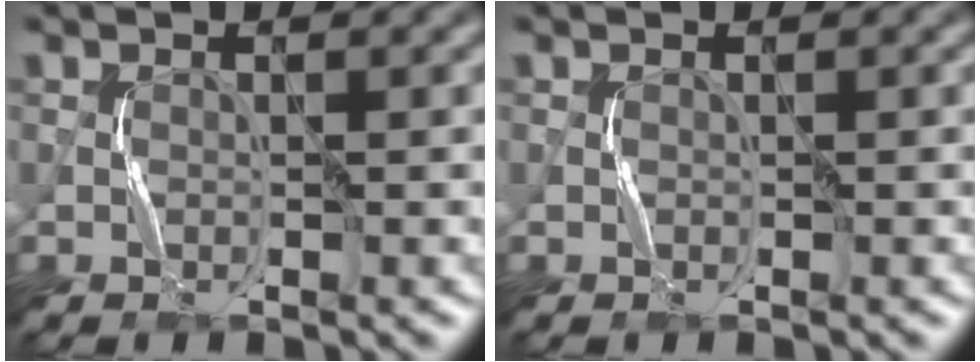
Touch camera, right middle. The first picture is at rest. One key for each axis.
{"total": 0.0}